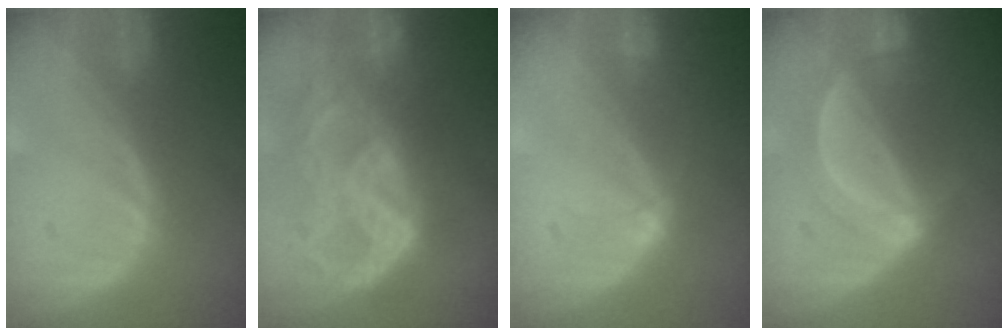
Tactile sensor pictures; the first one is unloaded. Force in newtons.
{"total": 11.2, "press": 9.5, "slide": 5.9}
{"total": 2.1, "press": 2.1, "slide": 0.2}
{"total": 5.3, "press": 5.2, "slide": 1.2}